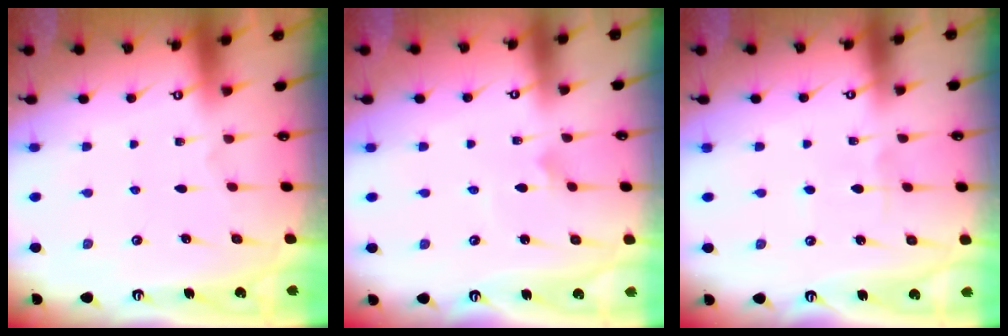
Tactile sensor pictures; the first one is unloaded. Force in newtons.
{"total": 1.5, "press": 1.5, "slide": 0.1}
{"total": 2.5, "press": 2.5, "slide": 0.4}